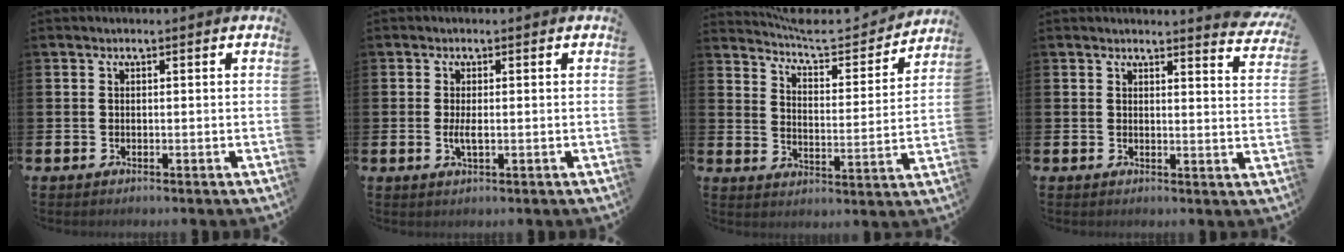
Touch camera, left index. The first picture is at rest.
{"total": 2.0, "force": [-0.2, 0.6, 1.8], "torque": [-0.034, 0.000, -0.004]}
{"total": 6.5, "force": [6.1, 1.4, 1.7], "torque": [-0.053, -0.051, 0.100]}
{"total": 3.1, "force": [3.1, -0.2, 0.1], "torque": [0.016, -0.030, 0.051]}